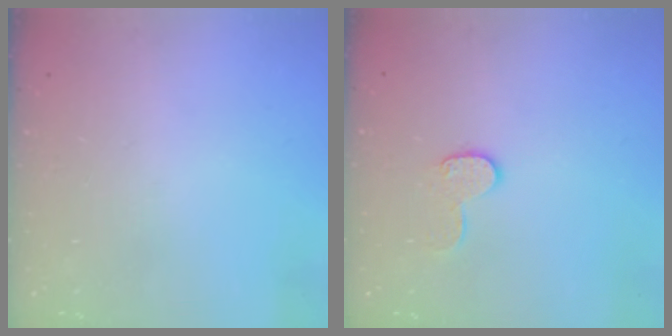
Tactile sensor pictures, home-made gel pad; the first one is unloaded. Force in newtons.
{"total": 8.0, "press": 8.0, "slide": 0.2}